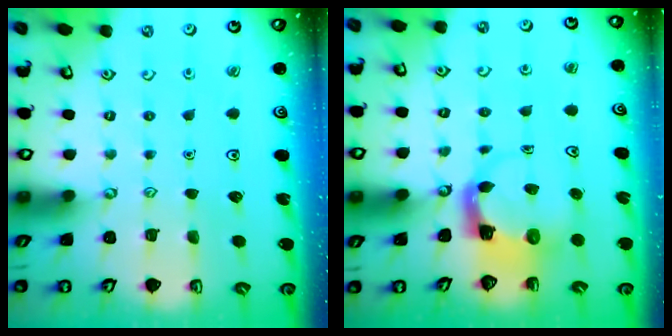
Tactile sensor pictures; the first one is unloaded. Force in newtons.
{"total": 4.0, "press": 3.9, "slide": 0.6}